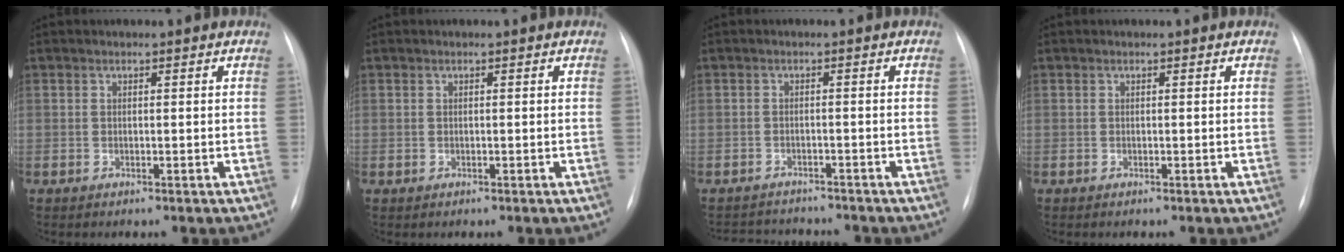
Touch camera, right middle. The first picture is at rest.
{"total": 0.0}
{"total": 6.6, "force": [-6.4, 1.4, 1.0], "torque": [-0.013, 0.006, -0.088]}
{"total": 0.0}